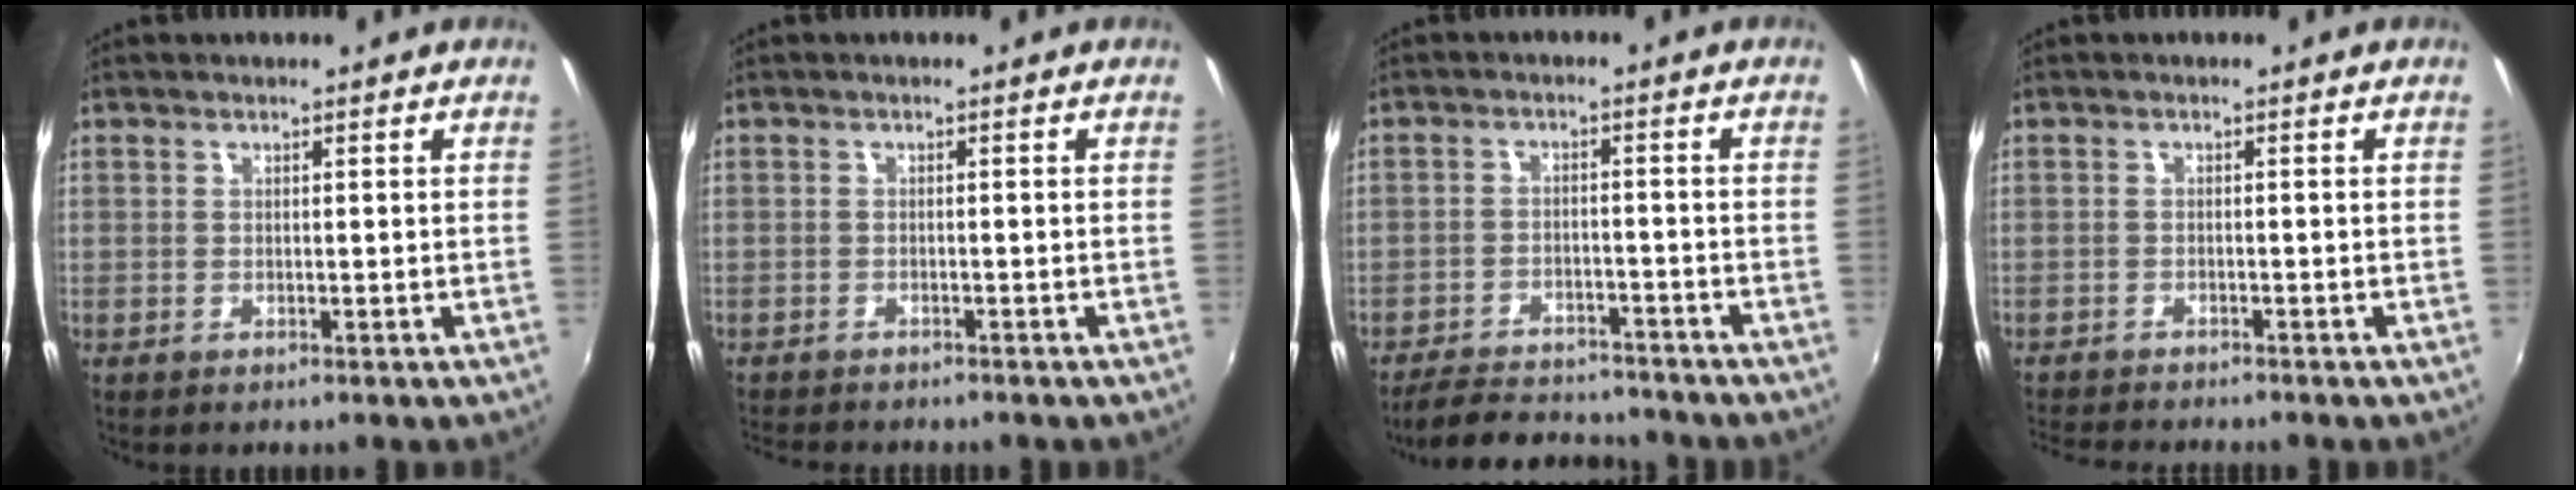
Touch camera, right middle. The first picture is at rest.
{"total": 4.0, "force": [-3.7, 0.6, 1.3], "torque": [-0.035, -0.016, -0.060]}
{"total": 11.2, "force": [-10.3, 2.8, 3.5], "torque": [-0.094, 0.002, -0.151]}
{"total": 5.9, "force": [-5.6, 0.4, 1.9], "torque": [-0.052, -0.018, -0.093]}